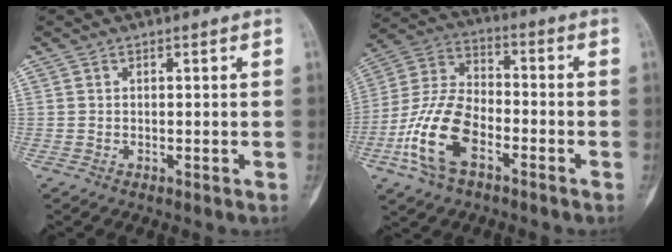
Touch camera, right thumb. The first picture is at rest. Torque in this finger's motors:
{"motor_torque": [1.07, 1.46, 0.60, 0.41, 0.08]}